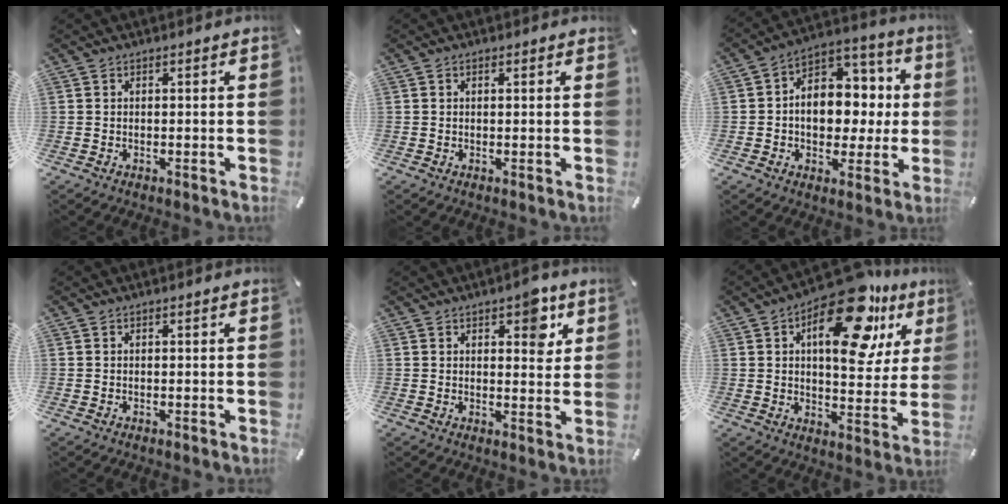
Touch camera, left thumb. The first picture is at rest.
{"total": 0.5, "force": [0.2, 0.3, 0.3], "torque": [-0.006, 0.002, 0.004]}
{"total": 11.8, "force": [-0.6, 9.7, 6.6], "torque": [-0.097, 0.000, -0.004]}
{"total": 0.0}
{"total": 7.0, "force": [3.6, 3.8, 4.7], "torque": [-0.039, -0.017, 0.051]}
{"total": 21.1, "force": [10.6, 10.0, 15.2], "torque": [-0.209, -0.059, 0.168]}